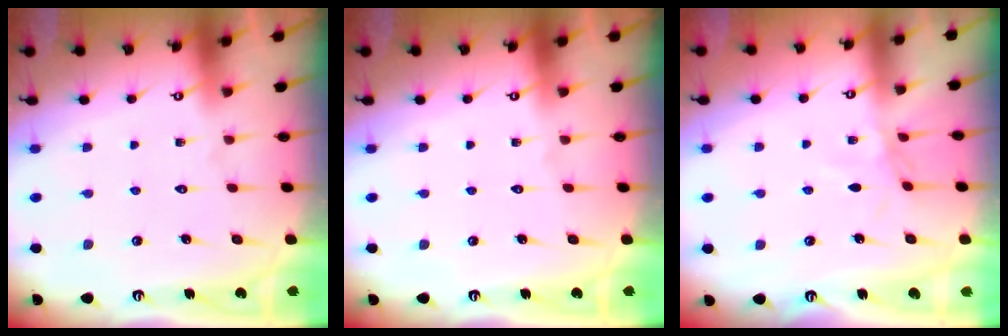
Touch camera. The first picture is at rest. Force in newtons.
{"total": 0.0}
{"total": 2.5, "press": 2.4, "slide": 0.5}